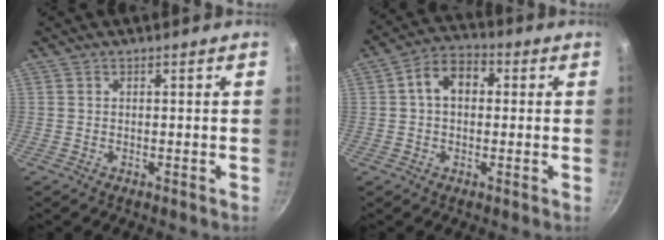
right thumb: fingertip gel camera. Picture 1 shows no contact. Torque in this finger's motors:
{"motor_torque": [-0.47, 0.53, 0.85, -0.30, 0.05]}